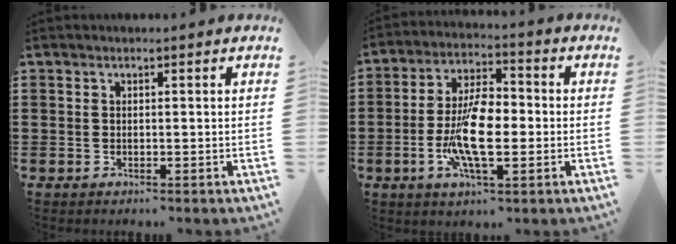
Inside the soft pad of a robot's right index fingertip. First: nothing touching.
{"total": 10.4, "force": [-2.0, 4.3, 9.2], "torque": [-0.196, -0.002, -0.040]}